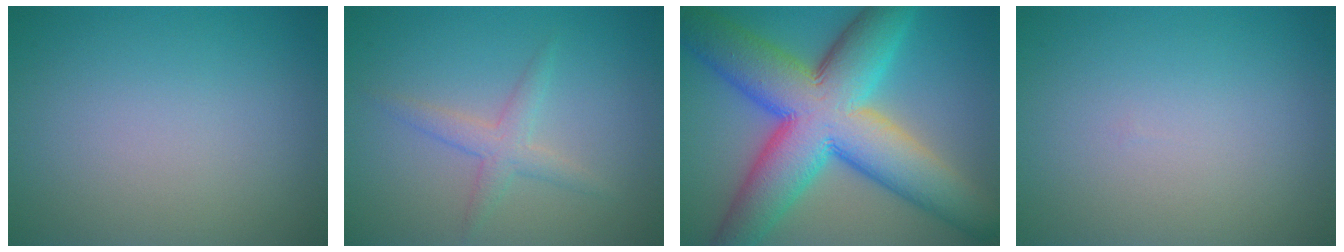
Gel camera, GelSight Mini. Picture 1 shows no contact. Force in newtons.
{"total": 2.2, "press": 2.2, "slide": 0.0}
{"total": 14.8, "press": 14.8, "slide": 0.4}
{"total": 0.0}